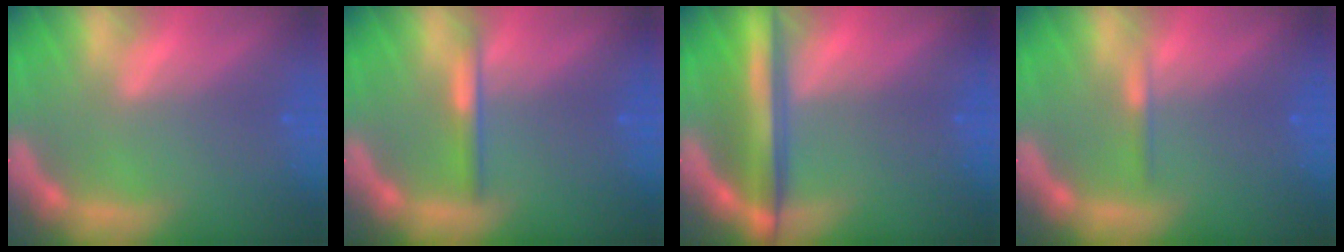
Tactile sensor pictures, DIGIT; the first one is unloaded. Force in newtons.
{"total": 1.9}
{"total": 6.5}
{"total": 0.9}